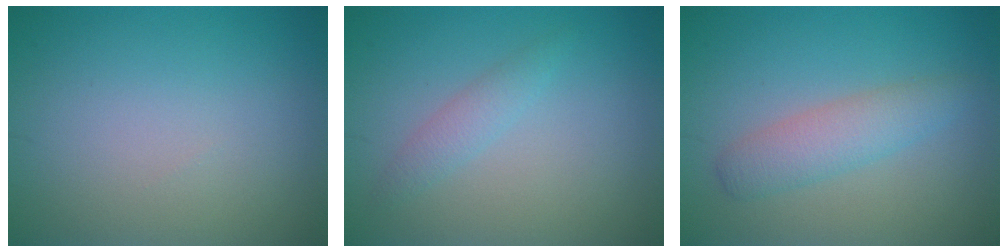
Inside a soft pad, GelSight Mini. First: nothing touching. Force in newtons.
{"total": 1.5, "press": 1.5, "slide": 0.1}
{"total": 3.1, "press": 3.1, "slide": 0.1}